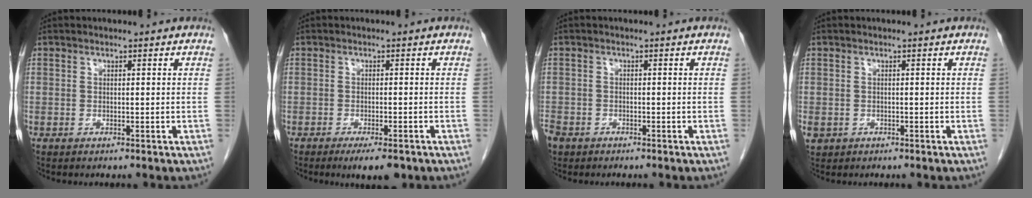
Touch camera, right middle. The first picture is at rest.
{"total": 4.7, "force": [-3.2, 1.1, 3.2], "torque": [-0.041, -0.007, -0.042]}
{"total": 4.2, "force": [-2.9, 2.7, 1.2], "torque": [-0.029, -0.001, -0.056]}
{"total": 1.9, "force": [-0.6, 1.6, 0.7], "torque": [-0.016, 0.001, -0.003]}